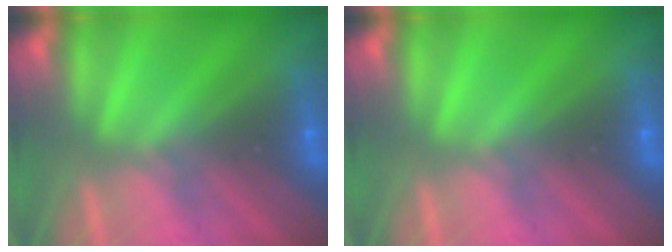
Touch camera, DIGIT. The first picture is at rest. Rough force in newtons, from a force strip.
{"total": 0.0}